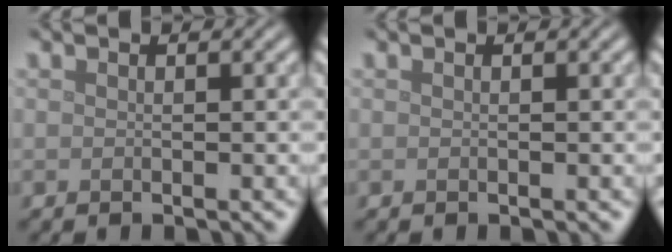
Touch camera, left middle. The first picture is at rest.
{"total": 0.0}